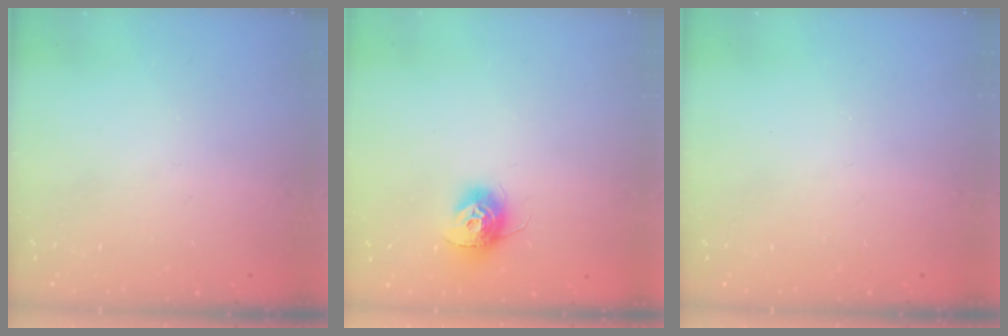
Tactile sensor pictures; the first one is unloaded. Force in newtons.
{"total": 10.2, "press": 10.2, "slide": 0.4}
{"total": 0.0}